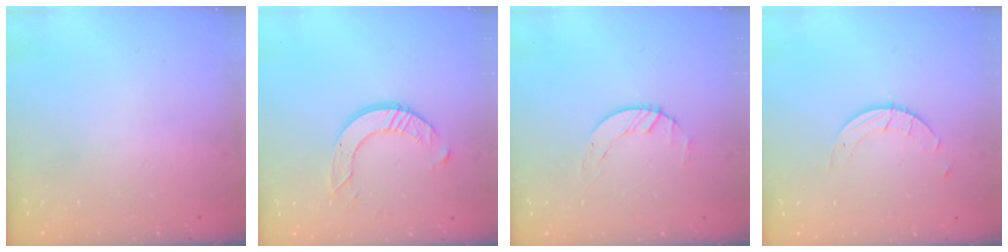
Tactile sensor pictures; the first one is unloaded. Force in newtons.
{"total": 8.3, "press": 8.2, "slide": 0.7}
{"total": 0.6, "press": 0.6, "slide": 0.2}
{"total": 2.6, "press": 2.6, "slide": 0.3}